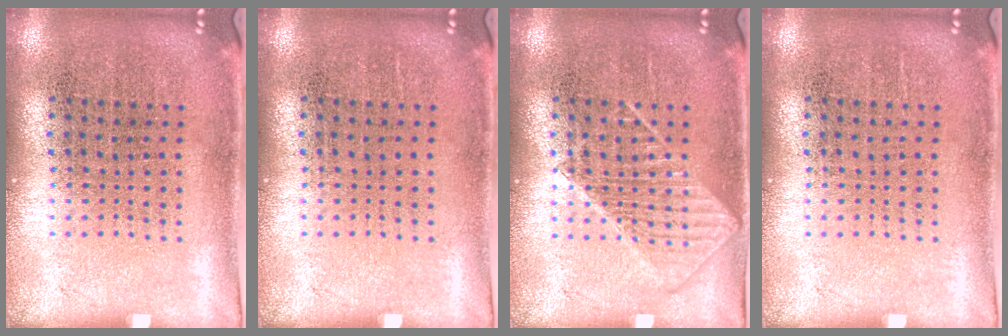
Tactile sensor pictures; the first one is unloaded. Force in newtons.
{"total": 0.0}
{"total": 1.8, "press": 1.8, "slide": 0.4}
{"total": 0.0}